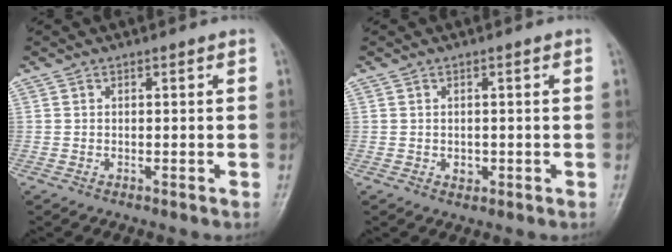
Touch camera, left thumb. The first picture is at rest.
{"total": 1.5, "force": [-0.3, 1.2, 0.9], "torque": [-0.007, 0.002, -0.002]}